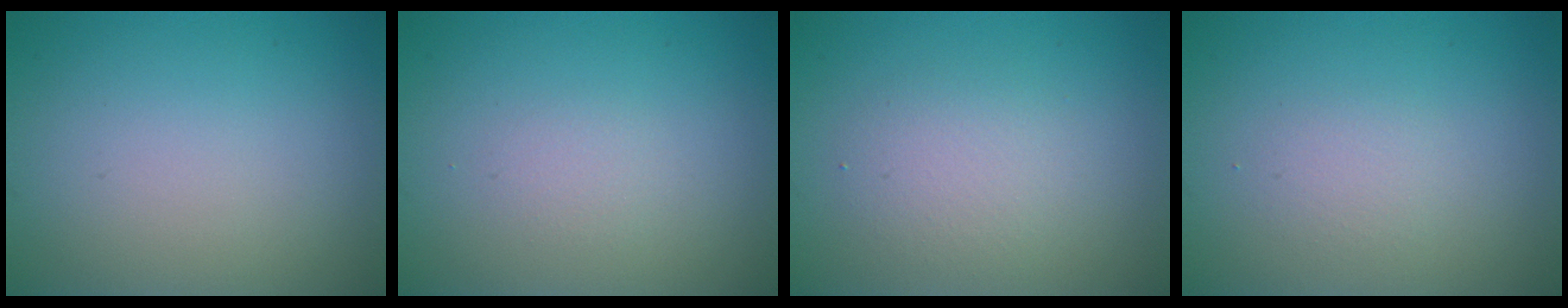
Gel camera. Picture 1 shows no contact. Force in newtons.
{"total": 1.0, "press": 0.9, "slide": 0.1}
{"total": 2.4, "press": 2.4, "slide": 0.2}
{"total": 1.2, "press": 1.2, "slide": 0.0}